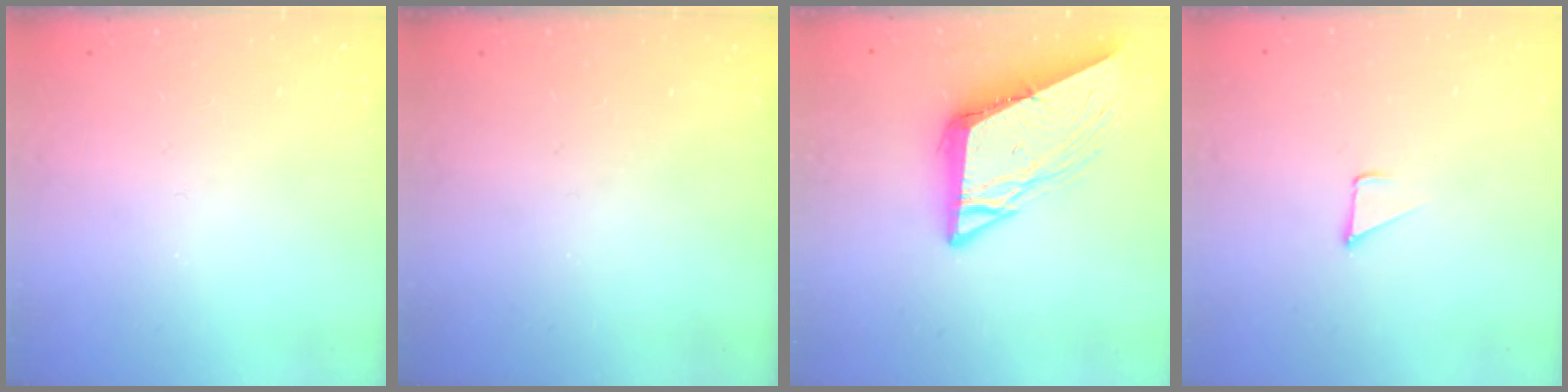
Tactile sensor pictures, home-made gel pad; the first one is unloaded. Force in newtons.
{"total": 0.0}
{"total": 11.0, "press": 10.9, "slide": 1.2}
{"total": 2.3, "press": 2.3, "slide": 0.2}